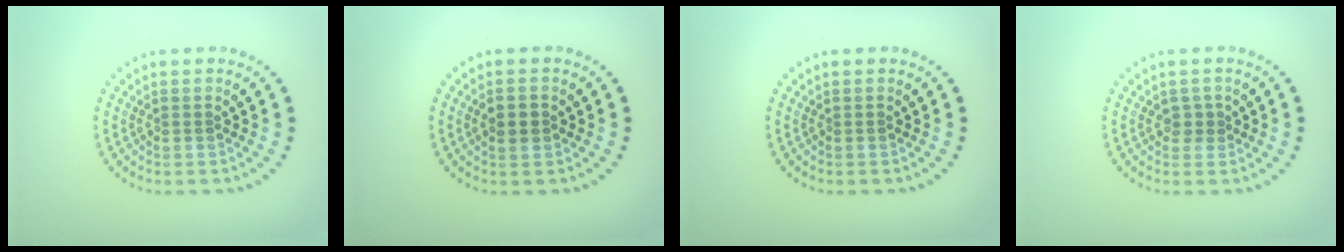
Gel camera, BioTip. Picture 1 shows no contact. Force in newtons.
{"total": 1.7, "press": 1.7, "slide": 0.3}
{"total": 0.0}
{"total": 0.9, "press": 0.6, "slide": 0.6}